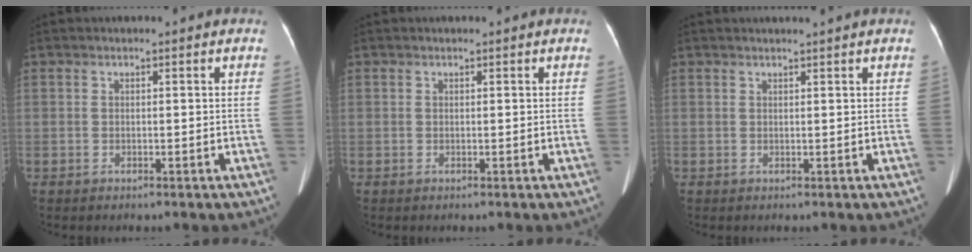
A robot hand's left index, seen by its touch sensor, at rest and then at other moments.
{"total": 0.0}
{"total": 1.7, "force": [1.5, -0.5, 0.7], "torque": [-0.012, 0.007, 0.025]}